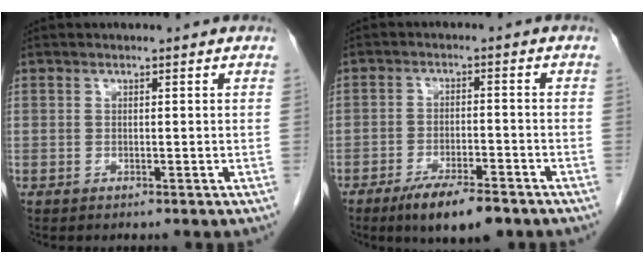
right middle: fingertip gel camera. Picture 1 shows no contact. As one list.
[{"total": 8.5, "force": [-6.0, 2.0, 5.7], "torque": [-0.092, -0.011, -0.096]}]